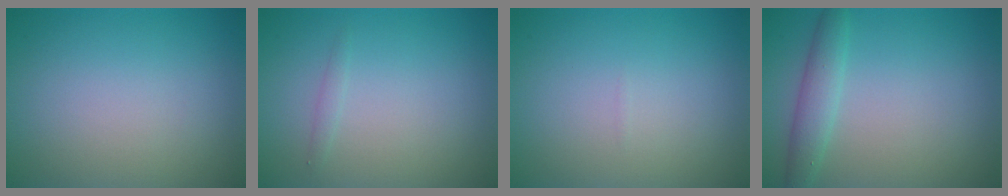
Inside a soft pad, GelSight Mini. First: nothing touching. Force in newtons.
{"total": 0.6, "press": 0.6, "slide": 0.0}
{"total": 0.0}
{"total": 1.9, "press": 1.9, "slide": 0.1}